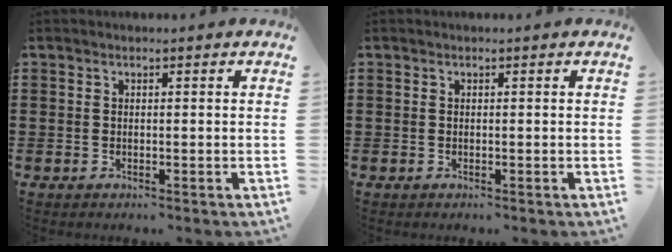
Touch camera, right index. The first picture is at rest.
{"total": 0.0}